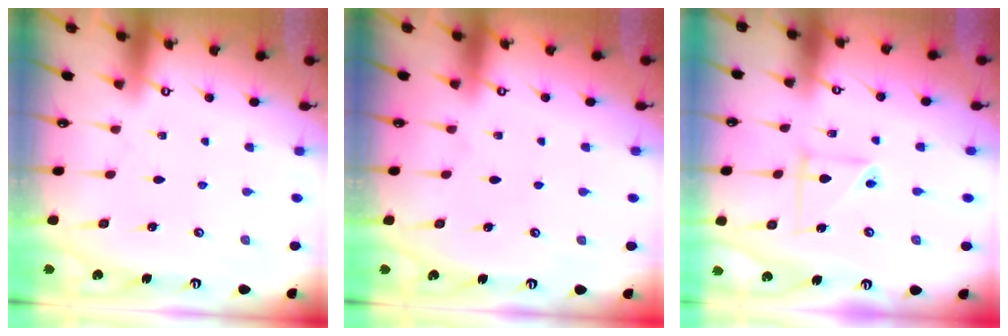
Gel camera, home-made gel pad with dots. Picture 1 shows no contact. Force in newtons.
{"total": 0.0}
{"total": 5.1, "press": 5.0, "slide": 0.5}